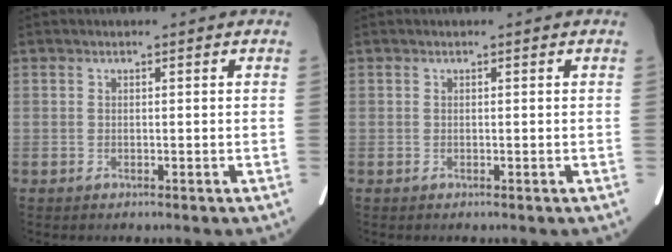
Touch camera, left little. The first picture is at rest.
{"total": 0.0}